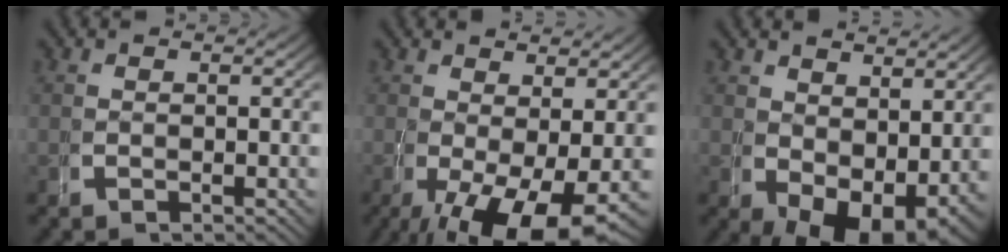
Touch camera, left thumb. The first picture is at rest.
{"total": 7.9, "force": [-2.6, 3.8, 6.5], "torque": [-0.106, -0.045, -0.011]}
{"total": 6.6, "force": [-0.9, 4.3, 4.9], "torque": [-0.072, -0.045, 0.015]}